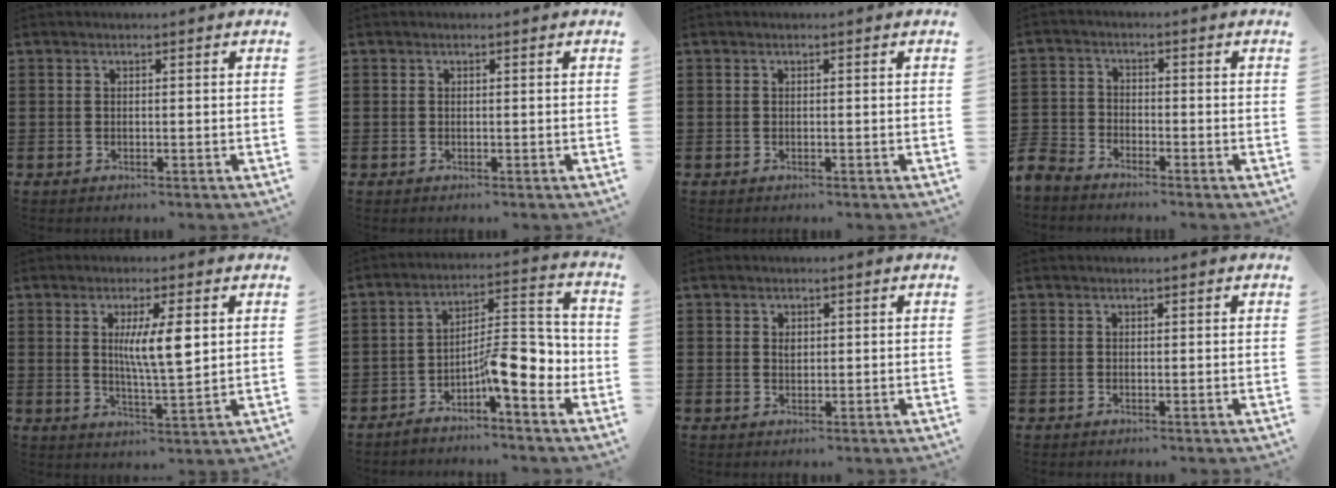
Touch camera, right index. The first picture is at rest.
{"total": 0.0}
{"total": 0.0}
{"total": 3.6, "force": [-3.5, 0.8, 0.3], "torque": [-0.032, -0.009, -0.080]}
{"total": 7.4, "force": [1.9, 1.4, 7.1], "torque": [-0.131, 0.000, 0.026]}
{"total": 10.2, "force": [-4.4, 2.7, 8.8], "torque": [-0.136, -0.007, -0.084]}
{"total": 1.0, "force": [0.4, 0.7, 0.6], "torque": [-0.006, -0.001, 0.006]}
{"total": 0.0}